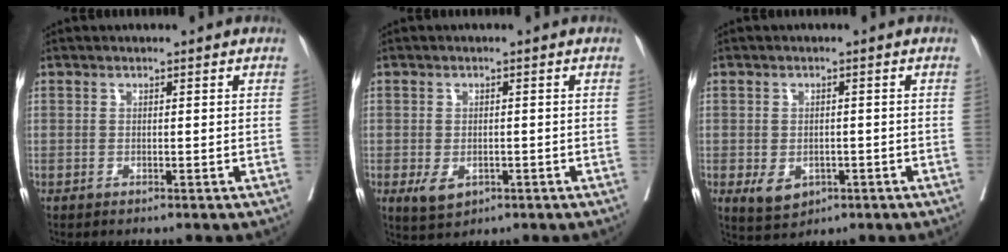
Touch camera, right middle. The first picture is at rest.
{"total": 3.7, "force": [-1.4, 2.3, 2.5], "torque": [-0.045, -0.005, -0.011]}
{"total": 4.5, "force": [-1.8, 3.2, 2.6], "torque": [-0.043, -0.003, -0.015]}